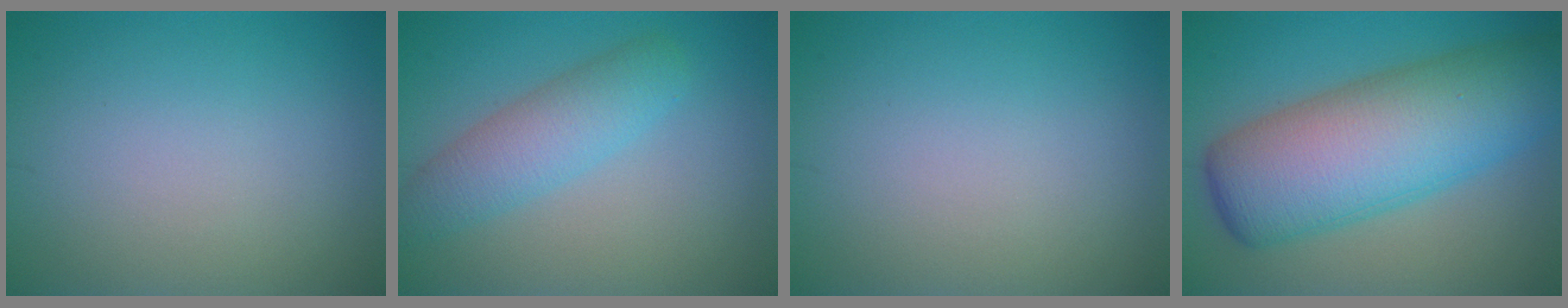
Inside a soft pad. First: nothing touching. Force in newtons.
{"total": 4.2, "press": 4.2, "slide": 0.1}
{"total": 0.0}
{"total": 12.2, "press": 12.2, "slide": 0.2}